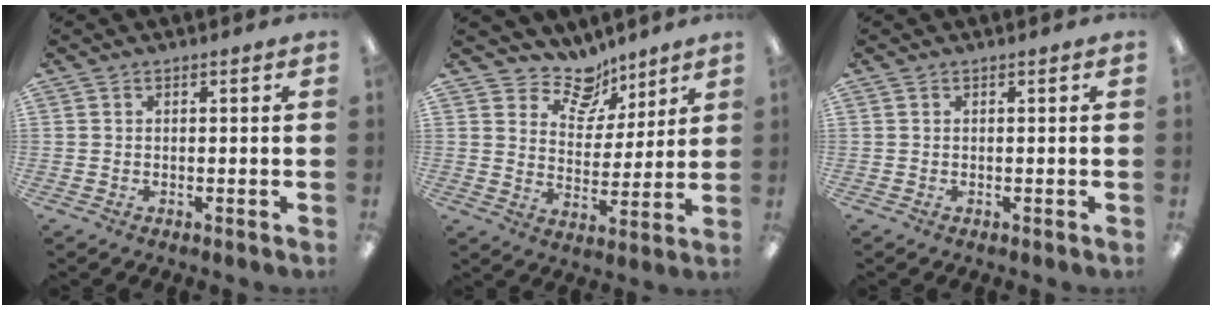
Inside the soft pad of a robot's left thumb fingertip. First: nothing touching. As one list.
[{"total": 10.9, "force": [8.6, 5.9, 3.0], "torque": [-0.057, -0.055, 0.161]}, {"total": 0.0}]